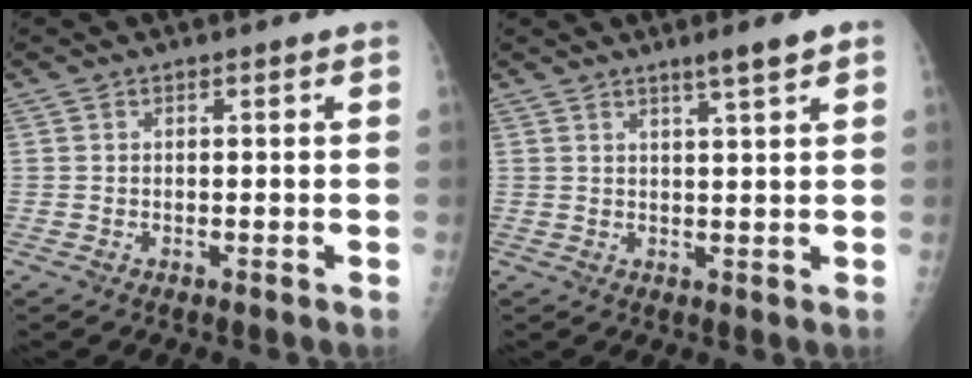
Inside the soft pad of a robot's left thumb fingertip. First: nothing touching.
{"total": 3.7, "force": [2.4, 0.0, 2.9], "torque": [-0.046, -0.011, 0.039]}